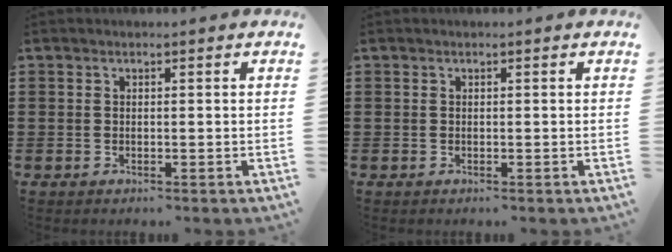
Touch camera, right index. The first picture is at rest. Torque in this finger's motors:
{"motor_torque": [-0.20, 0.95, 0.00, -0.01]}